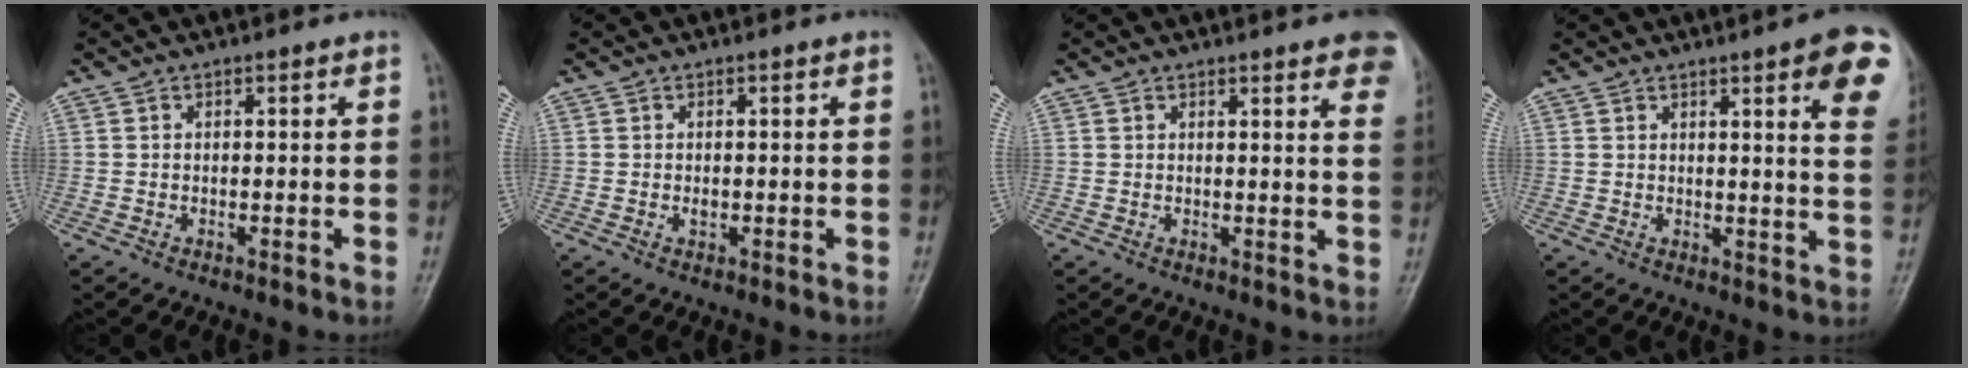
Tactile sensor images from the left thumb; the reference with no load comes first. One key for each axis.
{"total": 1.0, "fx": -0.1, "fy": 0.7, "fz": 0.8, "tx": -0.007, "ty": 0.000, "tz": -0.001}
{"total": 10.7, "fx": 6.9, "fy": 2.5, "fz": 7.8, "tx": -0.071, "ty": -0.019, "tz": 0.067}
{"total": 11.9, "fx": 5.9, "fy": 2.1, "fz": 10.1, "tx": -0.099, "ty": -0.023, "tz": 0.061}